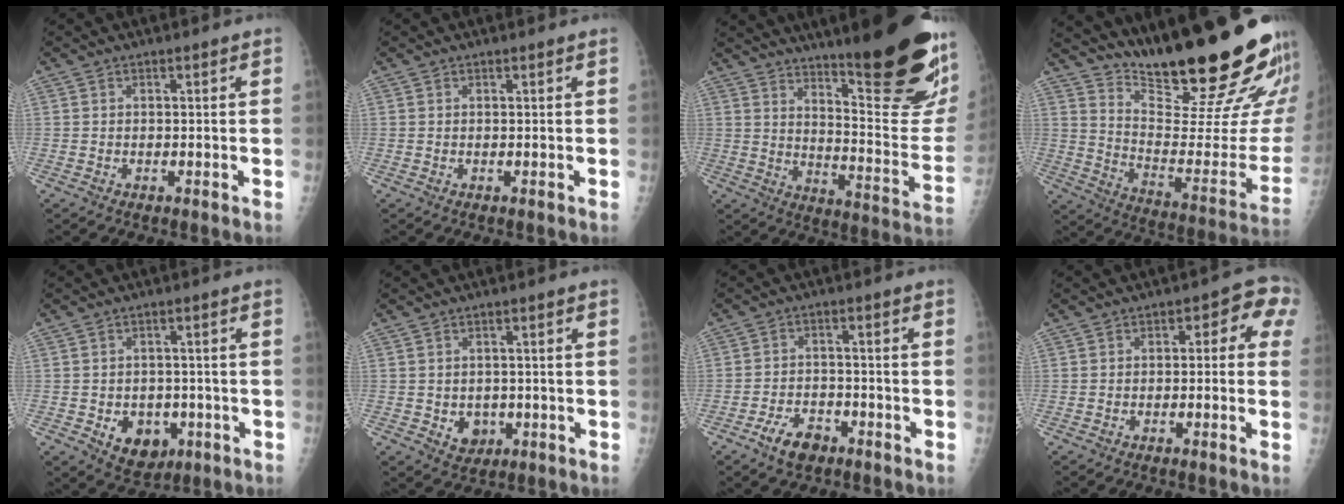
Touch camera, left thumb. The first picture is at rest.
{"total": 0.0}
{"total": 29.7, "force": [20.0, 5.7, 21.2], "torque": [-0.240, -0.123, 0.280]}
{"total": 29.3, "force": [23.5, 4.5, 17.0], "torque": [-0.227, -0.168, 0.336]}
{"total": 8.1, "force": [-2.7, 6.2, 4.5], "torque": [-0.038, 0.015, -0.026]}
{"total": 4.5, "force": [-1.1, 3.8, 2.2], "torque": [-0.010, 0.006, -0.006]}
{"total": 6.1, "force": [-4.1, 3.3, 3.1], "torque": [-0.050, 0.028, -0.069]}
{"total": 5.9, "force": [0.1, 3.3, 4.9], "torque": [-0.026, 0.032, -0.011]}